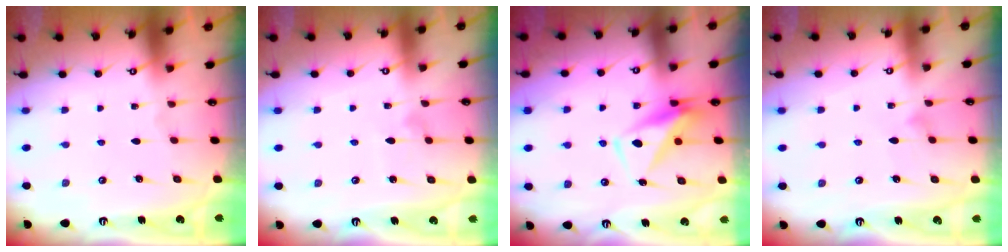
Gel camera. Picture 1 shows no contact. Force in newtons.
{"total": 5.8, "press": 5.8, "slide": 0.5}
{"total": 8.7, "press": 8.6, "slide": 1.4}
{"total": 5.0, "press": 5.0, "slide": 0.3}